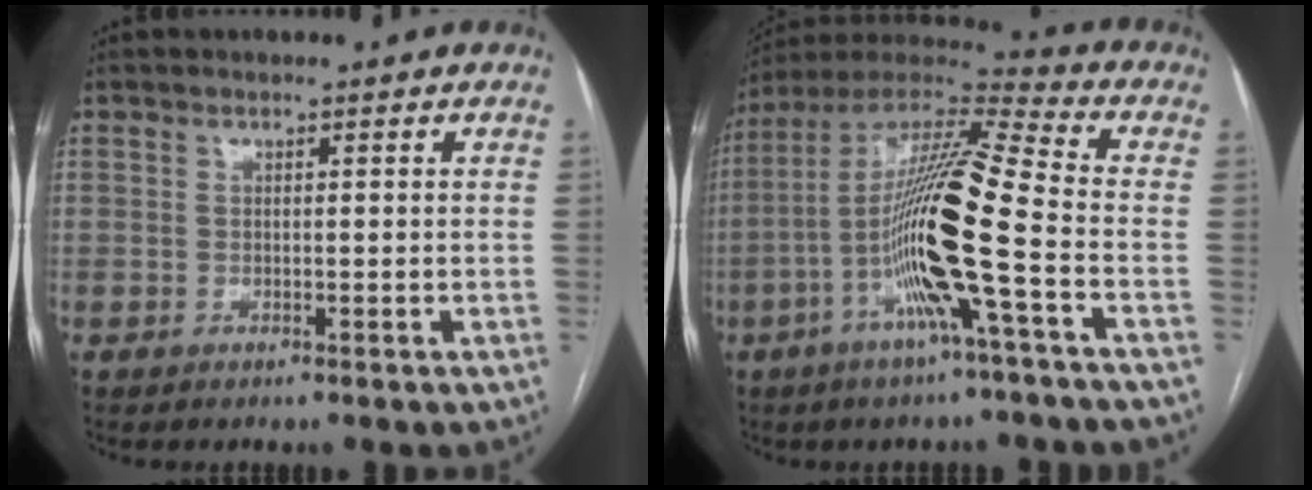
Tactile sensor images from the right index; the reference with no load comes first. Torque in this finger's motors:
{"motor_torque": [2.09, -0.05, 0.66, 0.21]}